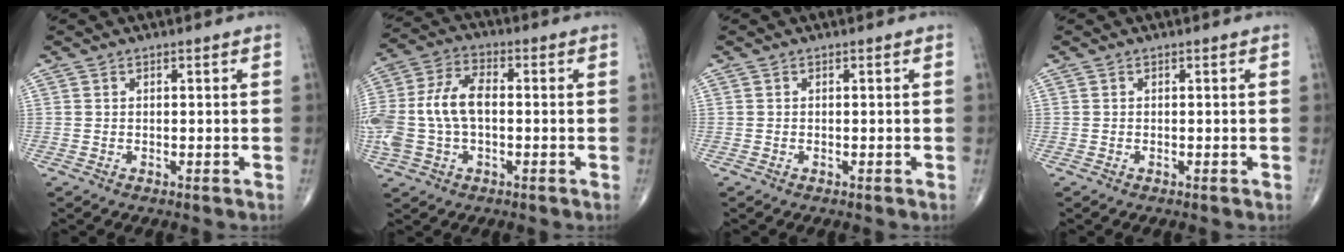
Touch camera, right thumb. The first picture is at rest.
{"total": 13.8, "force": [-0.6, 8.2, 11.0], "torque": [-0.251, 0.029, -0.014]}
{"total": 0.0}
{"total": 0.0}